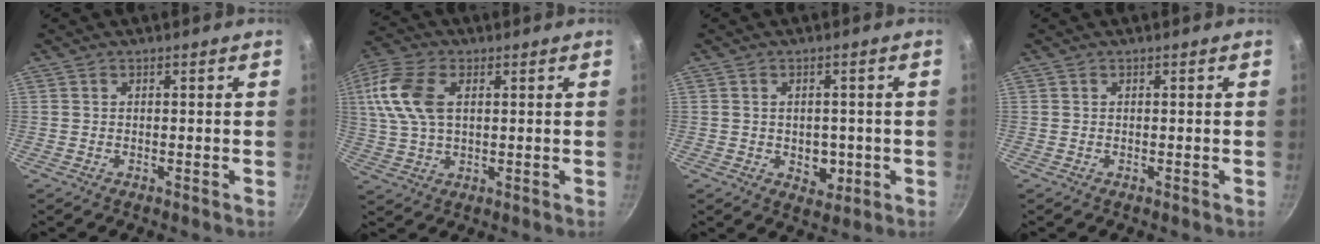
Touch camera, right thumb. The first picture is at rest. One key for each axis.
{"total": 12.5, "fx": 2.9, "fy": 7.5, "fz": 9.6, "tx": -0.192, "ty": 0.008, "tz": 0.051}
{"total": 4.9, "fx": -0.8, "fy": 3.7, "fz": 3.2, "tx": -0.027, "ty": -0.001, "tz": -0.006}
{"total": 0.0}